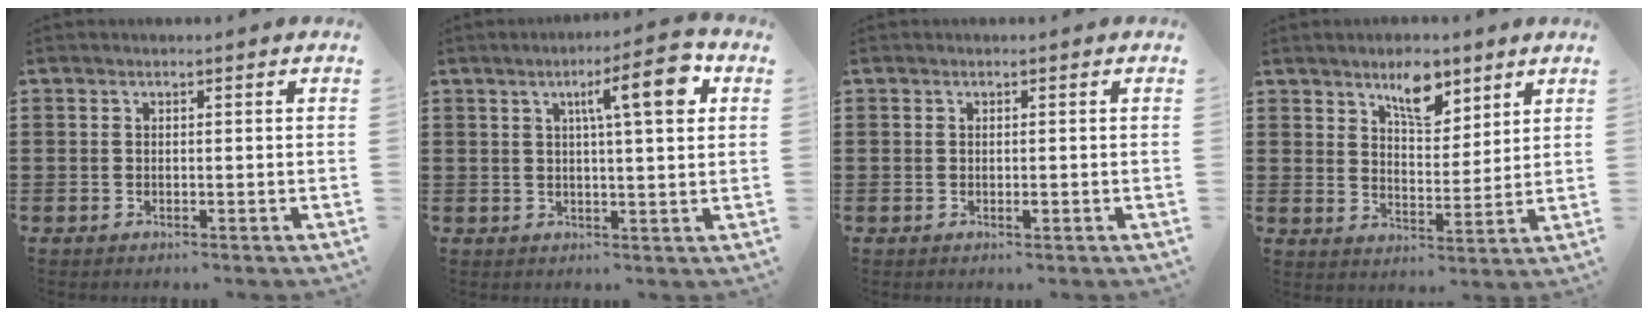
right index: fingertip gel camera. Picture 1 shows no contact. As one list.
[{"total": 8.2, "force": [3.0, 1.5, 7.5], "torque": [-0.121, -0.002, 0.039]}, {"total": 1.0, "force": [-0.2, 0.2, 0.9], "torque": [-0.017, -0.004, -0.002]}, {"total": 7.4, "force": [5.2, 3.1, 4.2], "torque": [-0.066, -0.010, 0.088]}]